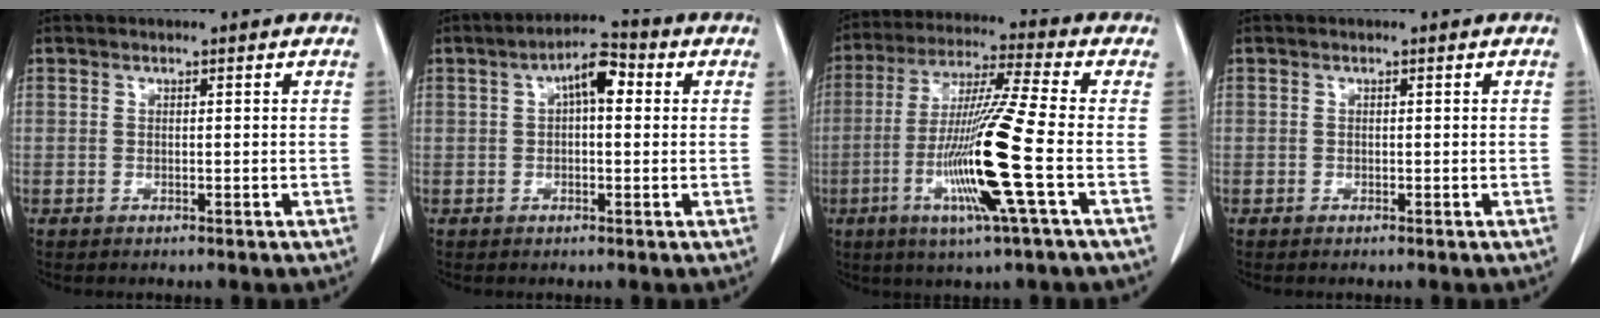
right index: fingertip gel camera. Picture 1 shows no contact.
{"total": 5.6, "force": [1.3, 2.0, 5.1], "torque": [-0.087, 0.025, 0.019]}
{"total": 15.1, "force": [-4.1, -1.4, 14.5], "torque": [-0.289, -0.018, -0.085]}
{"total": 0.0}